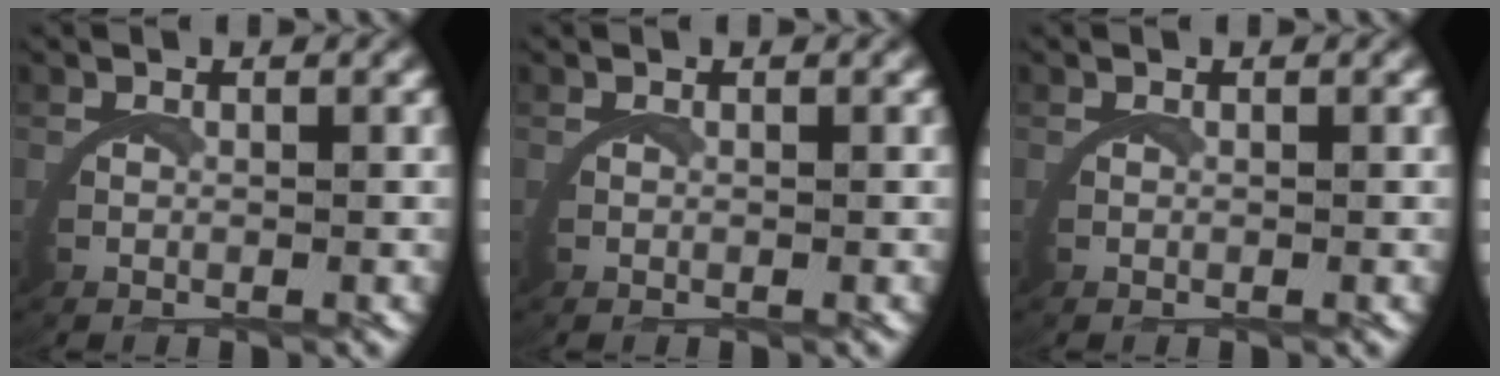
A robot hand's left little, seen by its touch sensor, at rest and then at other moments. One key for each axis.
{"total": 0.0}
{"total": 0.0}